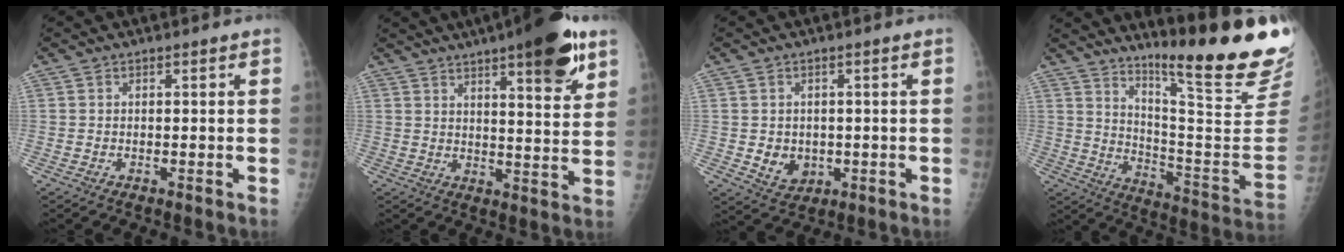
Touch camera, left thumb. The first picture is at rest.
{"total": 15.6, "force": [9.2, 3.7, 12.0], "torque": [-0.143, -0.041, 0.128]}
{"total": 4.8, "force": [-0.4, 4.1, 2.6], "torque": [-0.023, -0.003, 0.008]}
{"total": 23.8, "force": [17.4, 1.6, 16.2], "torque": [-0.215, -0.146, 0.254]}